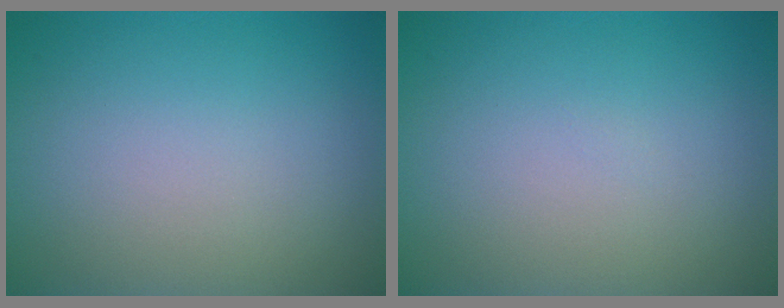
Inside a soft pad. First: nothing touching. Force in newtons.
{"total": 0.0}